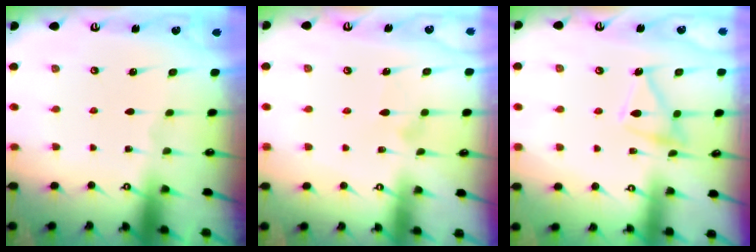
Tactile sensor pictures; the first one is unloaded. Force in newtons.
{"total": 6.7, "press": 6.7, "slide": 0.4}
{"total": 13.2, "press": 13.2, "slide": 0.9}